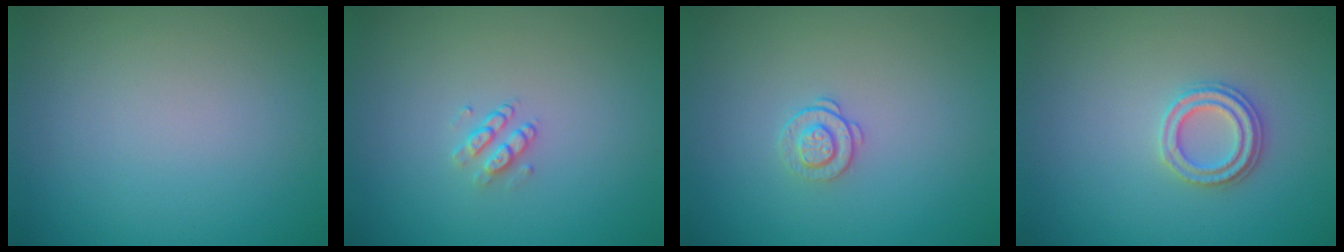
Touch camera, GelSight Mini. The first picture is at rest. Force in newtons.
{"total": 1.4, "press": 1.0, "slide": 1.0}
{"total": 1.4, "press": 0.9, "slide": 1.0}
{"total": 2.4, "press": 2.3, "slide": 0.6}